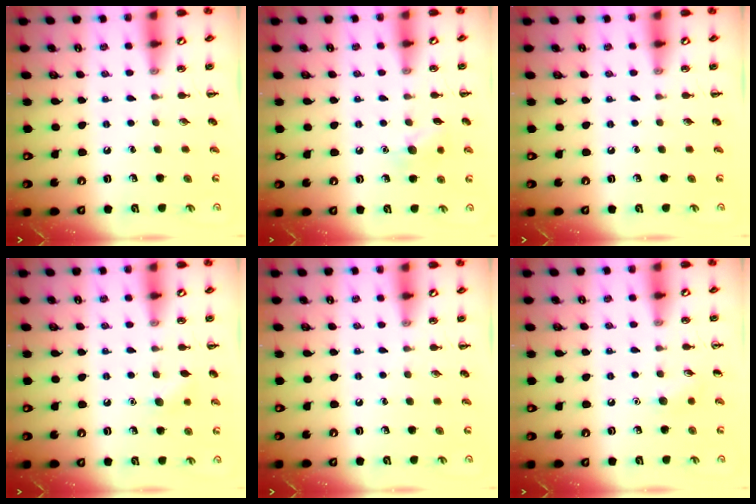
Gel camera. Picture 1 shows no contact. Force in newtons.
{"total": 8.2, "press": 8.0, "slide": 1.9}
{"total": 0.0}
{"total": 5.8, "press": 5.6, "slide": 1.8}
{"total": 0.0}
{"total": 5.4, "press": 5.1, "slide": 1.7}